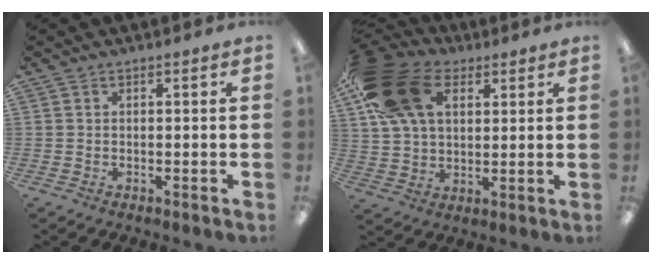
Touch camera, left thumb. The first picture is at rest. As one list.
[{"total": 19.3, "force": [7.8, 12.3, 12.6], "torque": [-0.260, -0.001, 0.144]}]